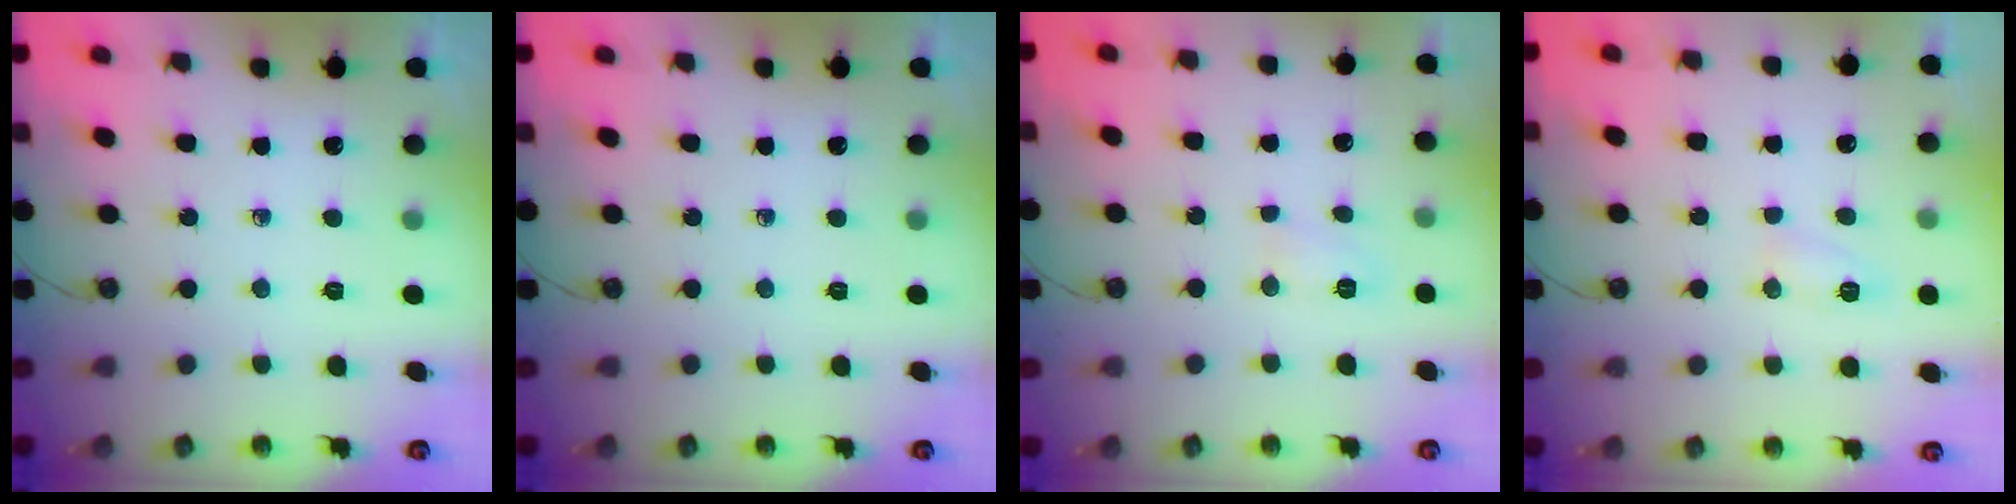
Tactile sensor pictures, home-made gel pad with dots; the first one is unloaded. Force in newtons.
{"total": 0.0}
{"total": 4.6, "press": 4.4, "slide": 1.3}
{"total": 5.7, "press": 5.6, "slide": 0.6}